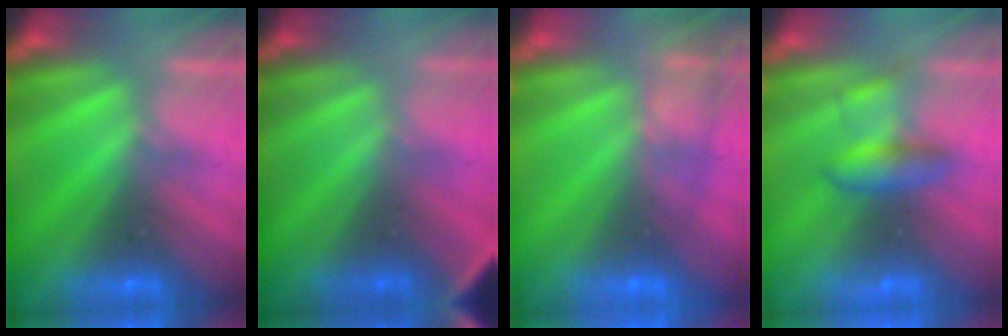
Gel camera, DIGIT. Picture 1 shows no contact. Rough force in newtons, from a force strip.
{"total": 2.8}
{"total": 7.5}
{"total": 2.1}